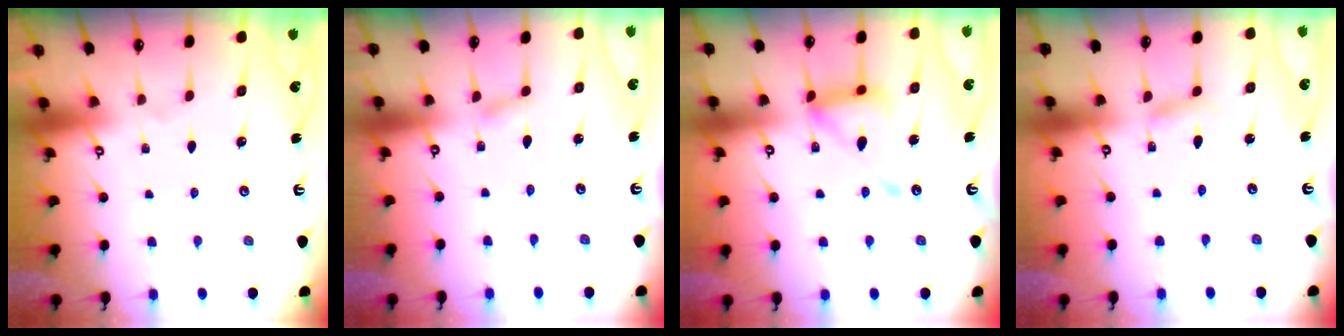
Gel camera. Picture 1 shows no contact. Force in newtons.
{"total": 1.5, "press": 1.5, "slide": 0.1}
{"total": 15.1, "press": 15.1, "slide": 1.3}
{"total": 4.0, "press": 4.0, "slide": 0.3}